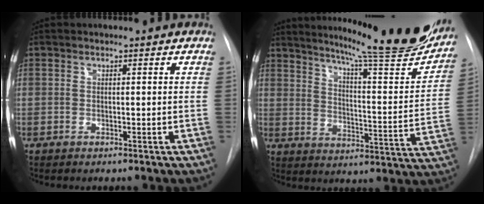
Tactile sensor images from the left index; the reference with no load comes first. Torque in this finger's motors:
{"motor_torque": [-0.06, -0.76, 0.15, 0.04]}